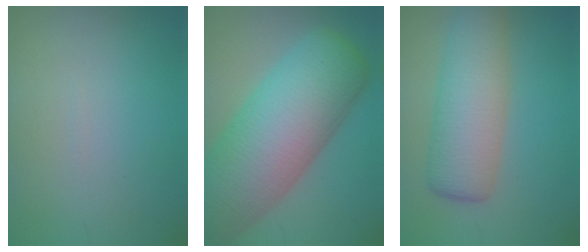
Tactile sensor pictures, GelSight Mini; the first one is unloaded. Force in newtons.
{"total": 14.4, "press": 14.4, "slide": 0.6}
{"total": 6.8, "press": 6.8, "slide": 0.5}